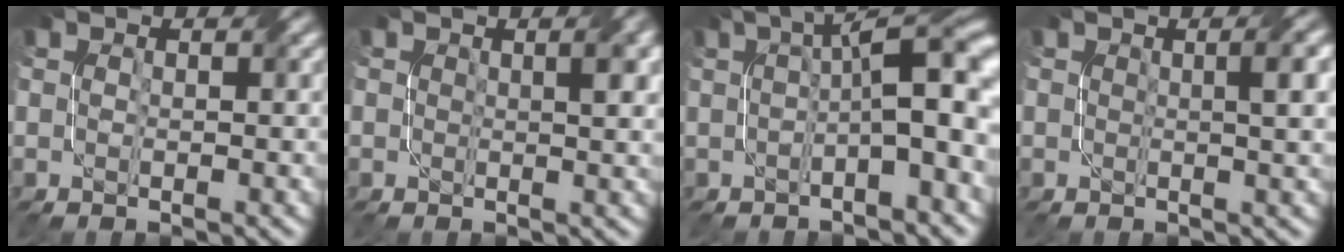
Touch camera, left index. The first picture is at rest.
{"total": 1.6, "force": [0.3, 0.4, 1.5], "torque": [-0.012, 0.006, 0.006]}
{"total": 7.6, "force": [0.4, 1.8, 7.3], "torque": [-0.091, 0.024, 0.003]}
{"total": 2.9, "force": [0.4, 0.7, 2.8], "torque": [-0.026, 0.013, 0.005]}